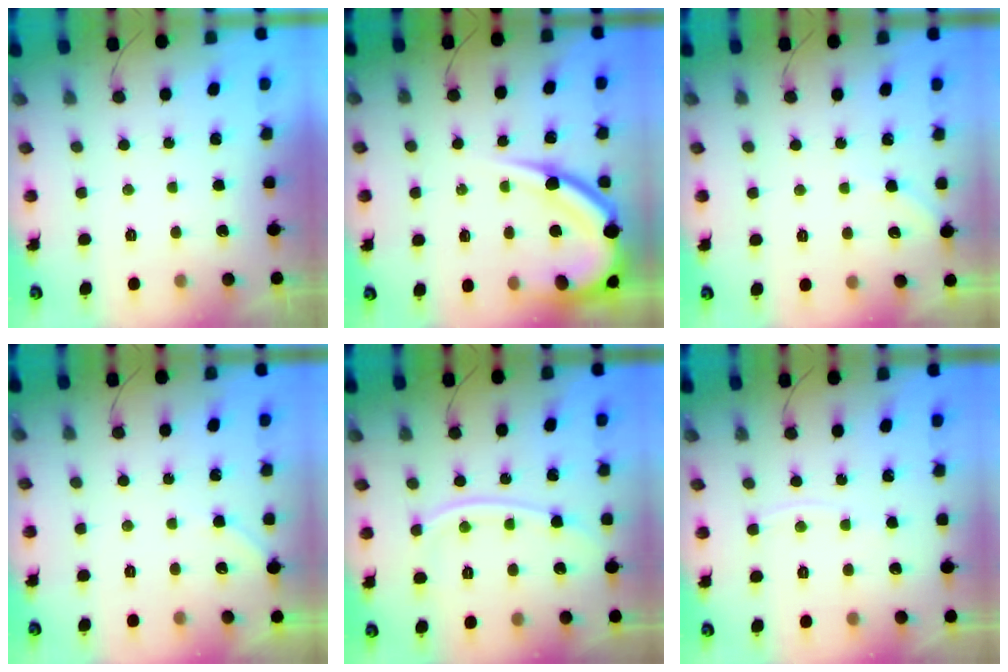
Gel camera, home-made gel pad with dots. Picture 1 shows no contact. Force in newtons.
{"total": 15.4, "press": 15.3, "slide": 1.8}
{"total": 3.3, "press": 3.2, "slide": 0.4}
{"total": 3.5, "press": 3.5, "slide": 0.5}
{"total": 10.6, "press": 10.5, "slide": 1.2}
{"total": 3.8, "press": 3.7, "slide": 0.5}